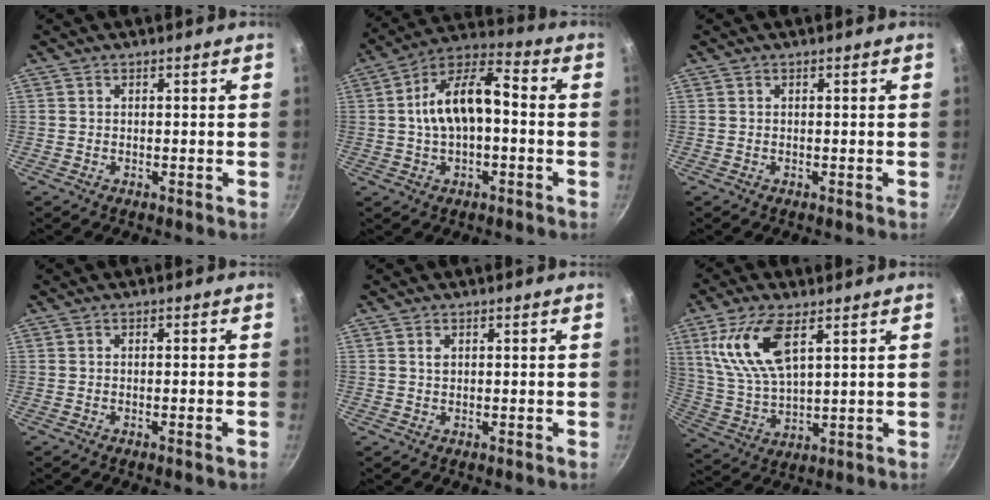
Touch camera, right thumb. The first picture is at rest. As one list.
[{"total": 13.8, "force": [-0.1, 7.1, 11.8], "torque": [-0.188, 0.047, -0.015]}, {"total": 0.0}, {"total": 1.2, "force": [-0.6, 0.1, 1.0], "torque": [-0.022, 0.006, -0.011]}, {"total": 1.1, "force": [0.4, 0.8, 0.7], "torque": [-0.009, 0.000, 0.007]}, {"total": 13.4, "force": [5.8, 5.7, 10.7], "torque": [-0.209, -0.016, 0.125]}]